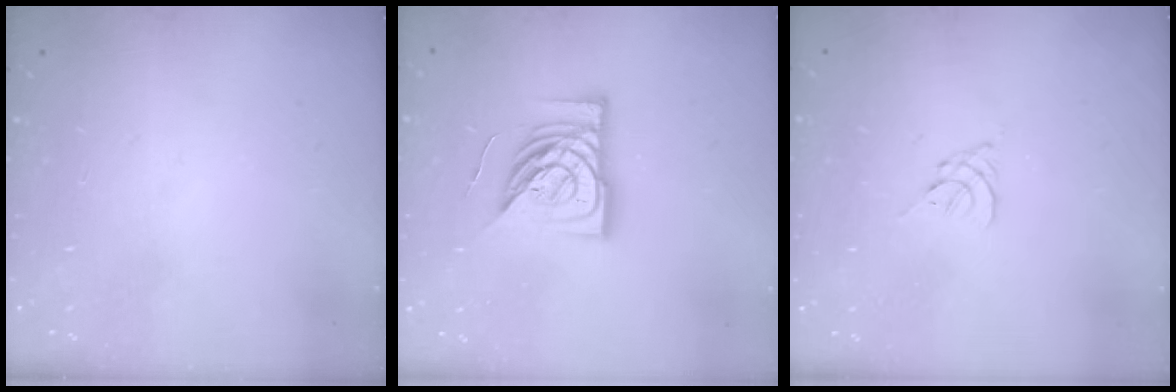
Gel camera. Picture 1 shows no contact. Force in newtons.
{"total": 15.1, "press": 15.0, "slide": 1.7}
{"total": 1.8, "press": 1.7, "slide": 0.5}